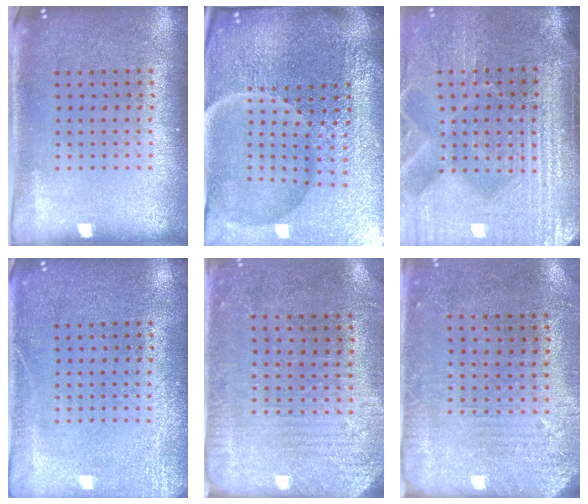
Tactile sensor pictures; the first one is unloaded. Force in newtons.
{"total": 7.3, "press": 6.4, "slide": 3.5}
{"total": 4.6, "press": 4.1, "slide": 2.2}
{"total": 2.8, "press": 2.7, "slide": 0.4}
{"total": 2.8, "press": 2.4, "slide": 1.4}
{"total": 2.8, "press": 2.3, "slide": 1.5}